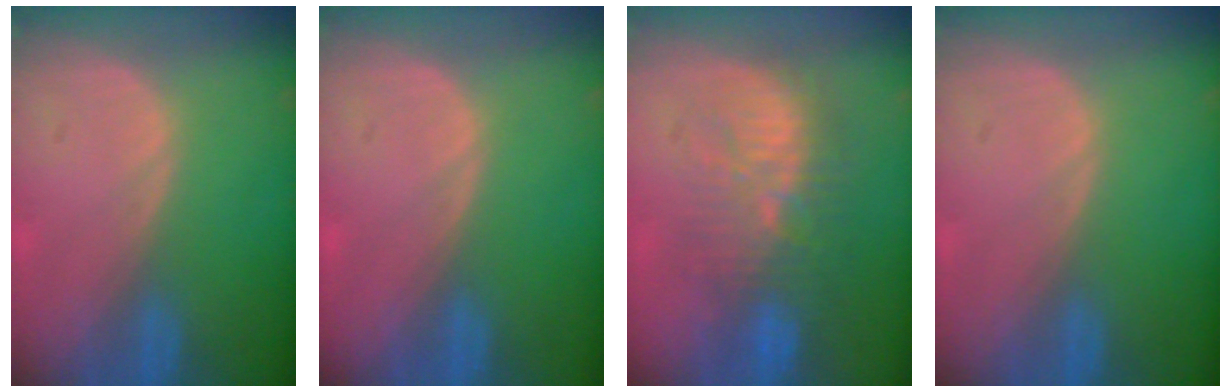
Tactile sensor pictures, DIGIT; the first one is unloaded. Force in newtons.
{"total": 0.0}
{"total": 9.4, "press": 9.1, "slide": 2.2}
{"total": 0.0}